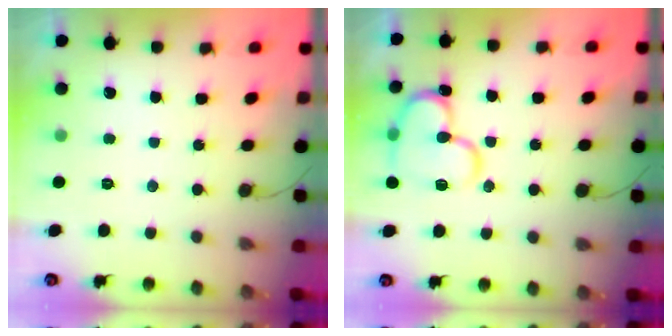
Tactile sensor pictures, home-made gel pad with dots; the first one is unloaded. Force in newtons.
{"total": 15.5, "press": 15.4, "slide": 1.5}